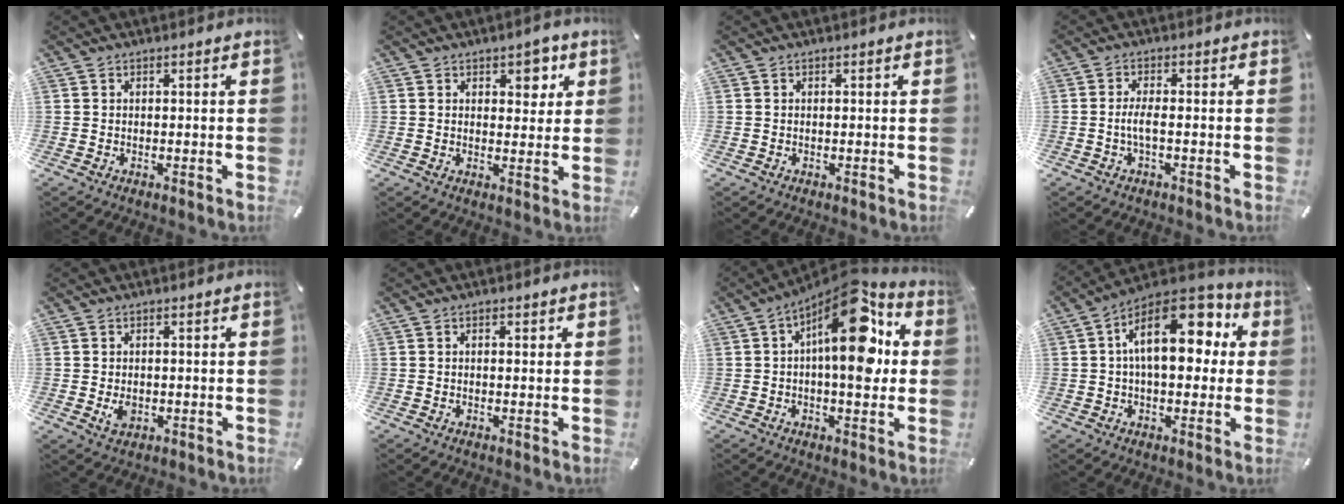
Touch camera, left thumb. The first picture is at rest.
{"total": 4.5, "force": [2.1, 3.1, 2.5], "torque": [-0.008, -0.011, 0.027]}
{"total": 0.0}
{"total": 3.7, "force": [-1.0, 1.0, 3.4], "torque": [-0.075, 0.000, -0.023]}
{"total": 2.8, "force": [-0.4, 2.1, 1.8], "torque": [-0.030, -0.003, -0.009]}
{"total": 1.1, "force": [0.1, 0.5, 0.9], "torque": [-0.018, 0.005, 0.000]}
{"total": 18.9, "force": [5.3, 7.9, 16.3], "torque": [-0.229, -0.039, 0.081]}
{"total": 17.0, "force": [4.8, 9.5, 13.3], "torque": [-0.202, -0.021, 0.082]}